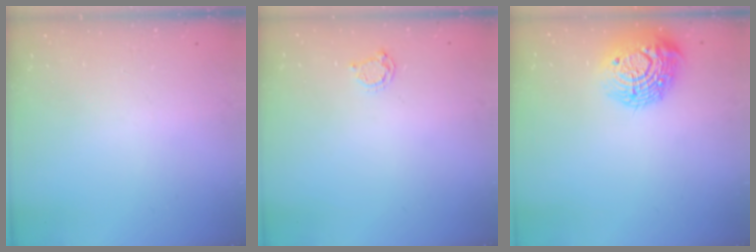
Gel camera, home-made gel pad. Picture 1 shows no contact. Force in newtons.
{"total": 3.8, "press": 3.8, "slide": 0.4}
{"total": 17.2, "press": 17.2, "slide": 0.9}